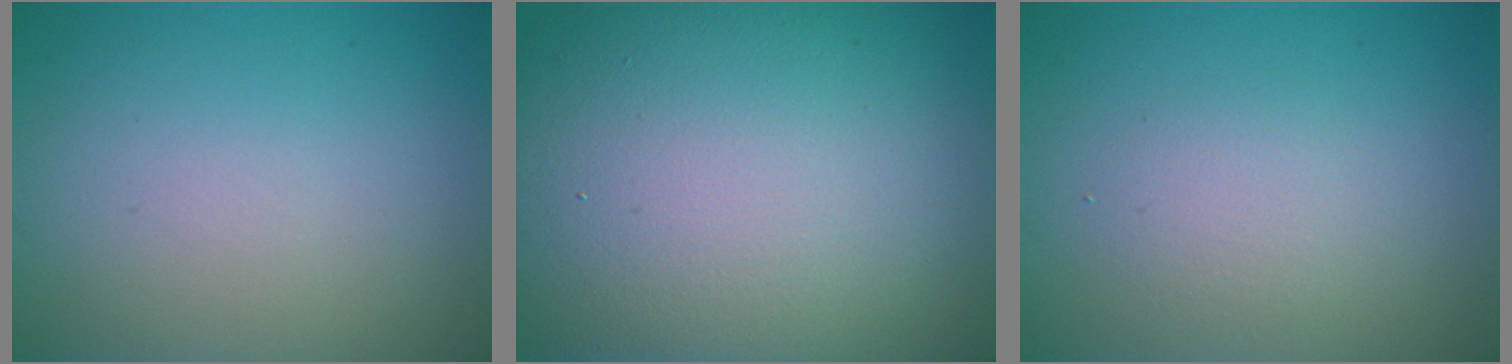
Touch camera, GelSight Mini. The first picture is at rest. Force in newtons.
{"total": 20.3, "press": 20.3, "slide": 1.1}
{"total": 1.9, "press": 1.9, "slide": 0.1}